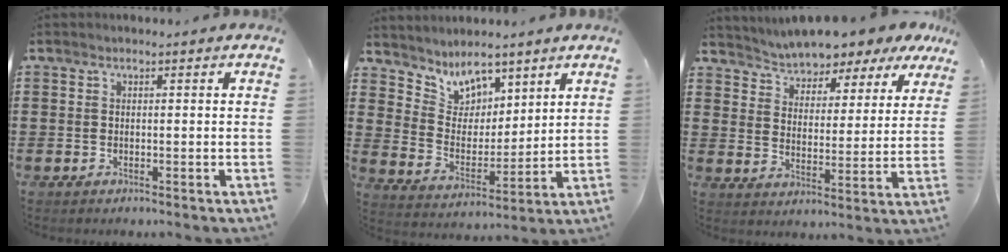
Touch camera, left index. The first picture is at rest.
{"total": 6.6, "force": [5.6, 3.3, 0.7], "torque": [-0.046, -0.039, 0.102]}
{"total": 5.2, "force": [5.2, 0.4, -0.3], "torque": [-0.028, -0.037, 0.088]}